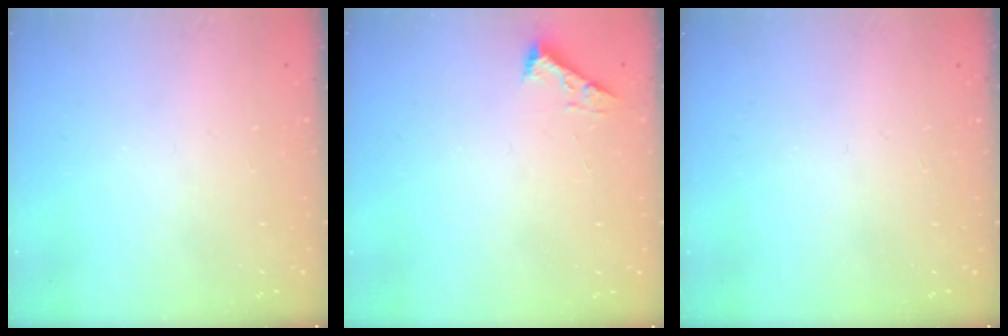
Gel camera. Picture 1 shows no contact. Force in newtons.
{"total": 2.5, "press": 2.5, "slide": 0.3}
{"total": 0.0}